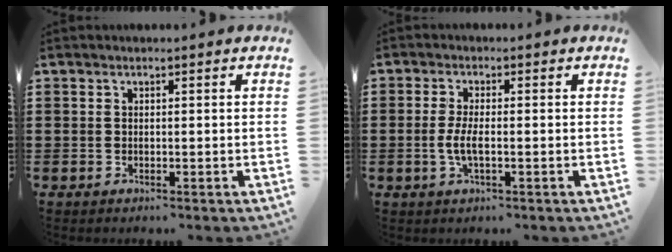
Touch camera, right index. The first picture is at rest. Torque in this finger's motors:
{"motor_torque": [1.71, 0.43, 0.49, 0.14]}